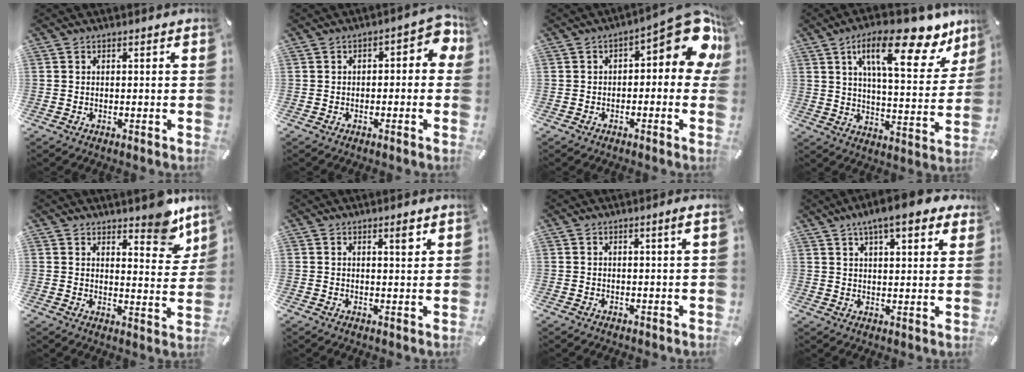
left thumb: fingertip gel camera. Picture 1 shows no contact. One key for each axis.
{"total": 5.2, "fx": -0.4, "fy": 2.9, "fz": 4.3, "tx": -0.056, "ty": 0.010, "tz": -0.015}
{"total": 13.8, "fx": 4.9, "fy": 5.6, "fz": 11.6, "tx": -0.135, "ty": -0.040, "tz": 0.079}
{"total": 22.1, "fx": 12.3, "fy": 8.6, "fz": 16.3, "tx": -0.240, "ty": -0.065, "tz": 0.191}
{"total": 9.0, "fx": 7.2, "fy": 3.5, "fz": 4.1, "tx": -0.031, "ty": -0.056, "tz": 0.122}
{"total": 3.2, "fx": 1.8, "fy": 0.7, "fz": 2.5, "tx": -0.030, "ty": -0.007, "tz": 0.024}
{"total": 1.8, "fx": 0.5, "fy": 0.0, "fz": 1.8, "tx": -0.032, "ty": 0.001, "tz": 0.007}
{"total": 9.2, "fx": 6.4, "fy": 2.8, "fz": 5.9, "tx": -0.098, "ty": -0.026, "tz": 0.110}